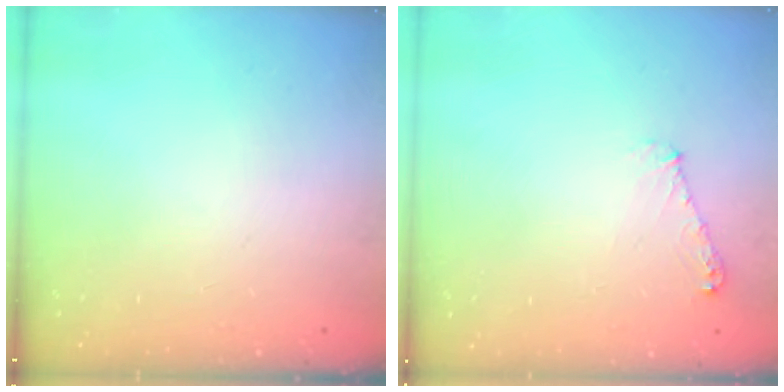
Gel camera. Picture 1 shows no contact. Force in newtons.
{"total": 5.7, "press": 5.7, "slide": 0.5}